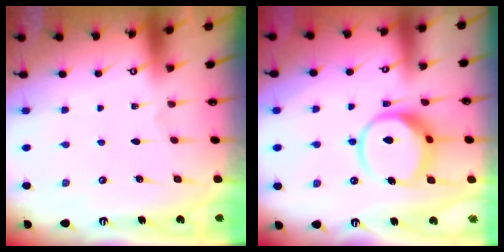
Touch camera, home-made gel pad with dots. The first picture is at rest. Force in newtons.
{"total": 12.1, "press": 12.0, "slide": 1.4}